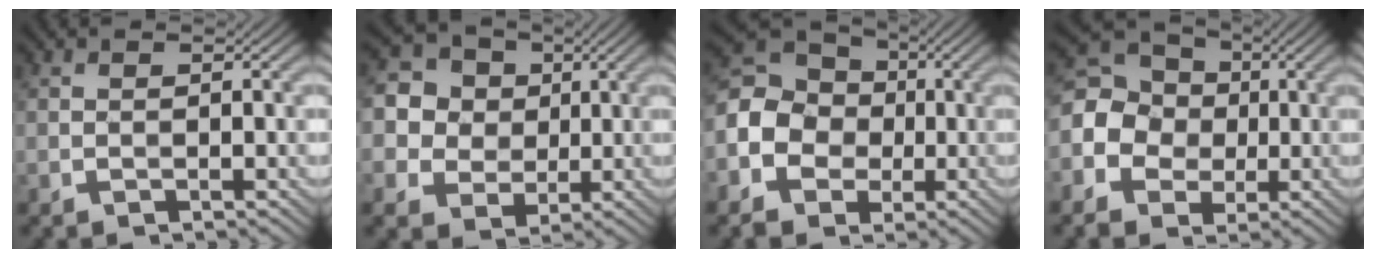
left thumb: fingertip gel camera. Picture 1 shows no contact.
{"total": 9.3, "force": [2.1, 8.4, 3.4], "torque": [-0.134, 0.024, 0.038]}
{"total": 10.6, "force": [-2.1, 9.2, 4.8], "torque": [-0.145, -0.006, -0.061]}
{"total": 10.8, "force": [-1.3, 9.7, 4.4], "torque": [-0.151, 0.012, -0.045]}